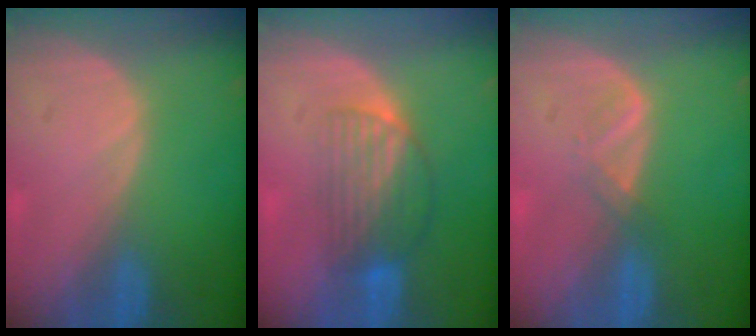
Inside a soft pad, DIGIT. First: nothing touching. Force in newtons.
{"total": 6.6, "press": 5.8, "slide": 3.3}
{"total": 1.8, "press": 1.7, "slide": 0.3}